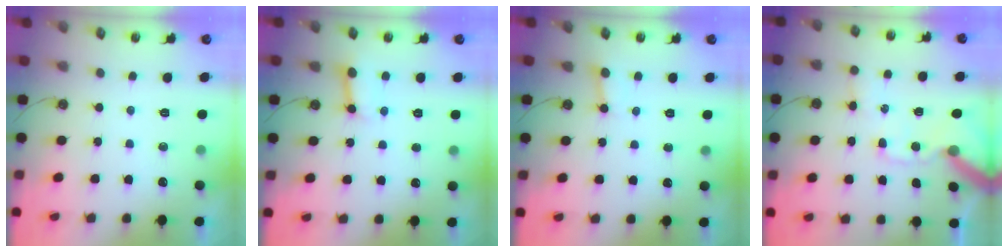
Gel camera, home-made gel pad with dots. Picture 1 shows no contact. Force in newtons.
{"total": 6.6, "press": 6.6, "slide": 0.2}
{"total": 2.7, "press": 2.7, "slide": 0.1}
{"total": 13.5, "press": 13.4, "slide": 1.9}